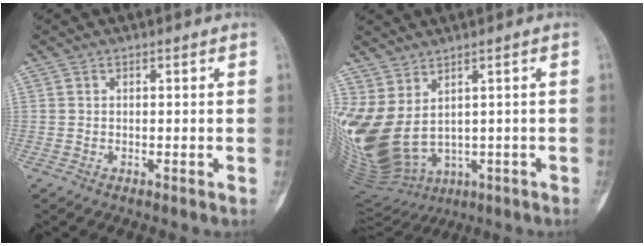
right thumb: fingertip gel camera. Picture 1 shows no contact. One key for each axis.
{"total": 17.4, "fx": 0.4, "fy": 10.8, "fz": 13.7, "tx": -0.324, "ty": -0.016, "tz": 0.052}